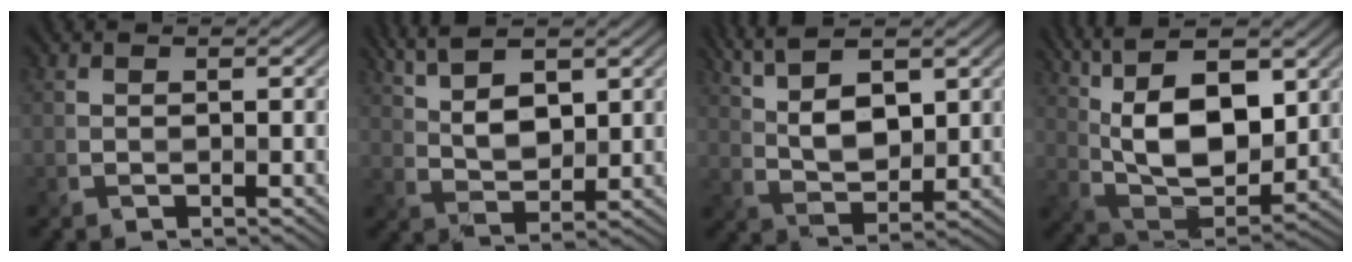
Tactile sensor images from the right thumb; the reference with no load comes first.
{"total": 7.5, "force": [4.3, 2.8, 5.5], "torque": [-0.112, 0.009, 0.089]}
{"total": 9.0, "force": [4.6, 3.4, 6.9], "torque": [-0.144, 0.012, 0.093]}
{"total": 16.2, "force": [6.2, 7.3, 13.0], "torque": [-0.259, 0.027, 0.105]}